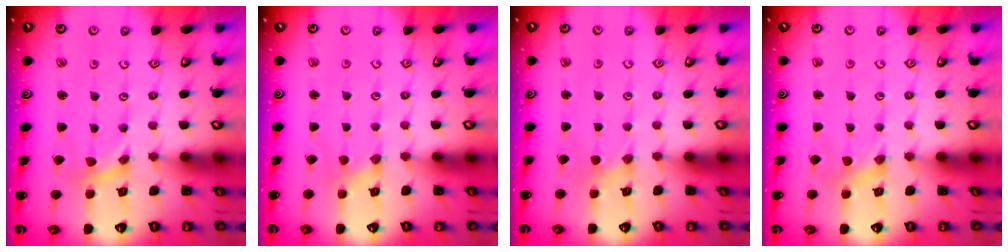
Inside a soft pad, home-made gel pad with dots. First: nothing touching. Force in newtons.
{"total": 0.0}
{"total": 0.8, "press": 0.8, "slide": 0.2}
{"total": 0.8, "press": 0.8, "slide": 0.2}